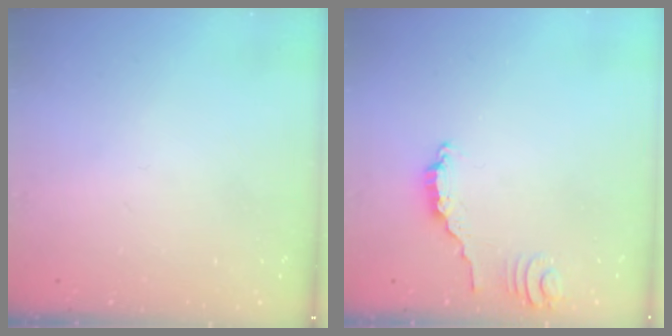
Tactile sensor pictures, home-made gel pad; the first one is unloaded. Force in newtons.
{"total": 2.8, "press": 2.8, "slide": 0.2}